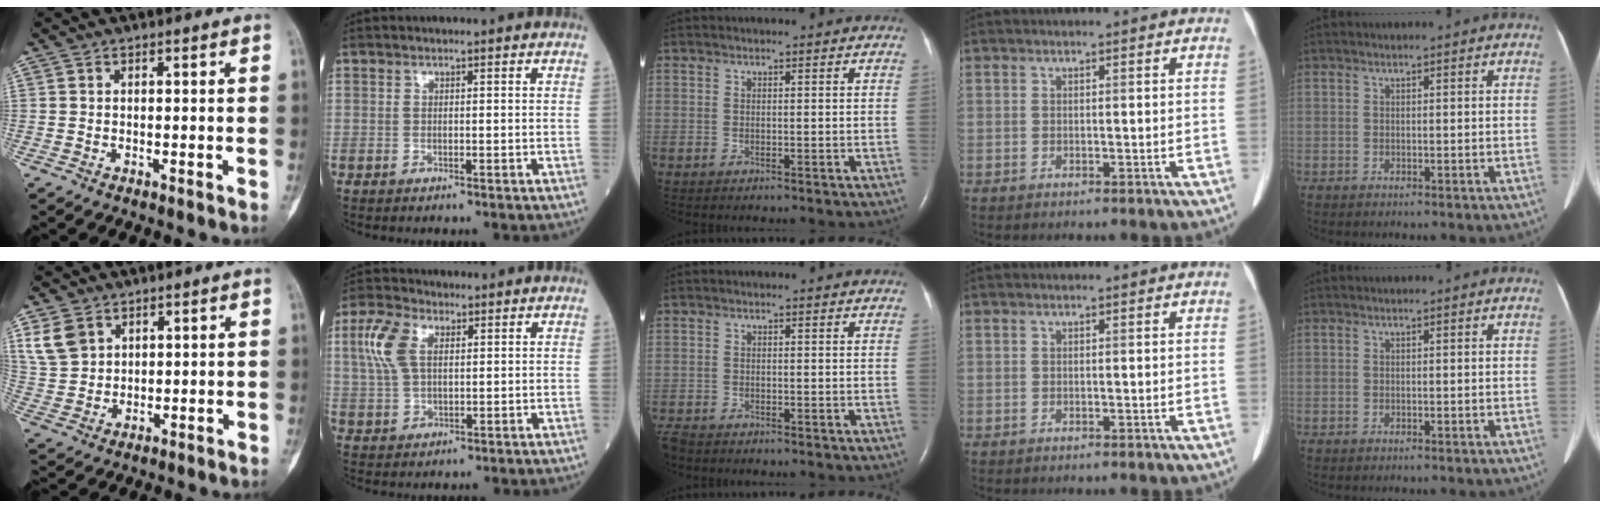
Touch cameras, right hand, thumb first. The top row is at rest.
{"thumb": {"total": 6.8, "force": [3.6, 4.9, 3.0], "torque": [-0.047, -0.007, 0.082]}, "index": {"total": 7.1, "force": [2.3, 3.7, 5.6], "torque": [-0.142, 0.019, 0.049]}, "middle": {"total": 2.5, "force": [-2.3, 0.9, 0.6], "torque": [-0.014, -0.007, -0.040]}}